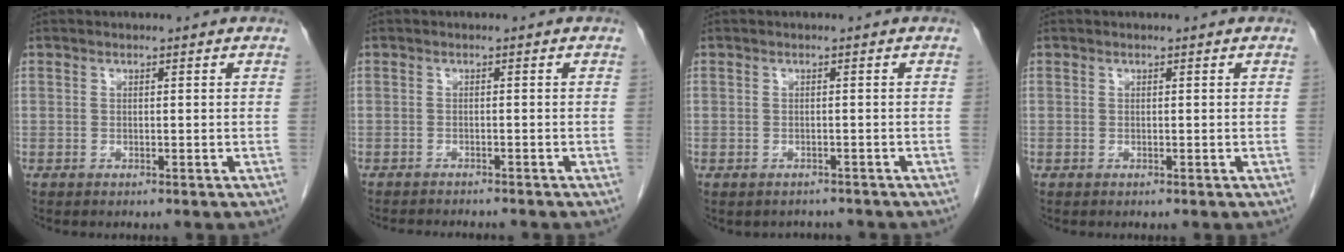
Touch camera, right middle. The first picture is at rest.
{"total": 5.2, "force": [-4.9, 0.7, 1.6], "torque": [-0.019, -0.009, -0.069]}
{"total": 1.9, "force": [-1.7, 0.9, -0.1], "torque": [-0.004, 0.000, -0.023]}
{"total": 0.0}